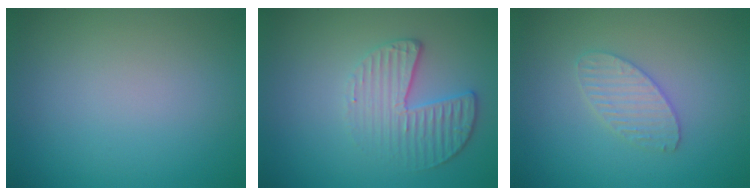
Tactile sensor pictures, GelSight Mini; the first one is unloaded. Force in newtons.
{"total": 3.3, "press": 3.0, "slide": 1.5}
{"total": 2.3, "press": 2.3, "slide": 0.2}